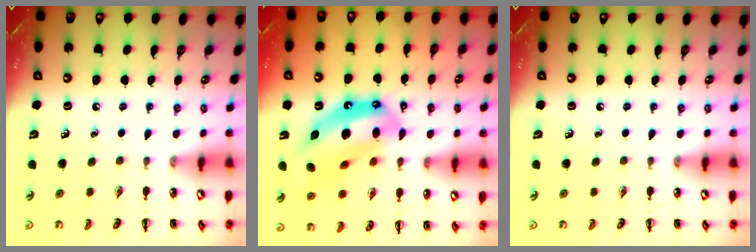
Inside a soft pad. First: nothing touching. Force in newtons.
{"total": 16.4, "press": 15.7, "slide": 4.7}
{"total": 0.0}